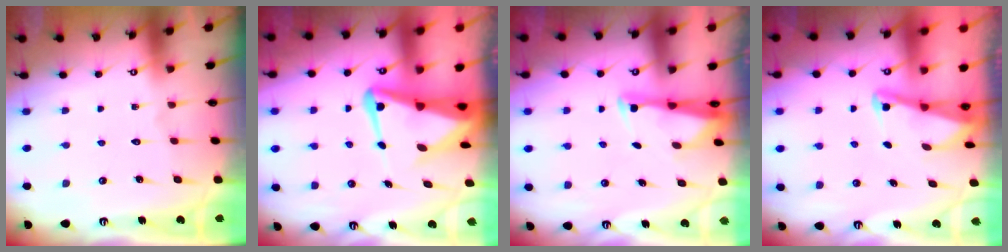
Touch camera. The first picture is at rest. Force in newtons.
{"total": 7.4, "press": 7.3, "slide": 1.3}
{"total": 2.7, "press": 2.6, "slide": 0.7}
{"total": 2.0, "press": 2.0, "slide": 0.3}